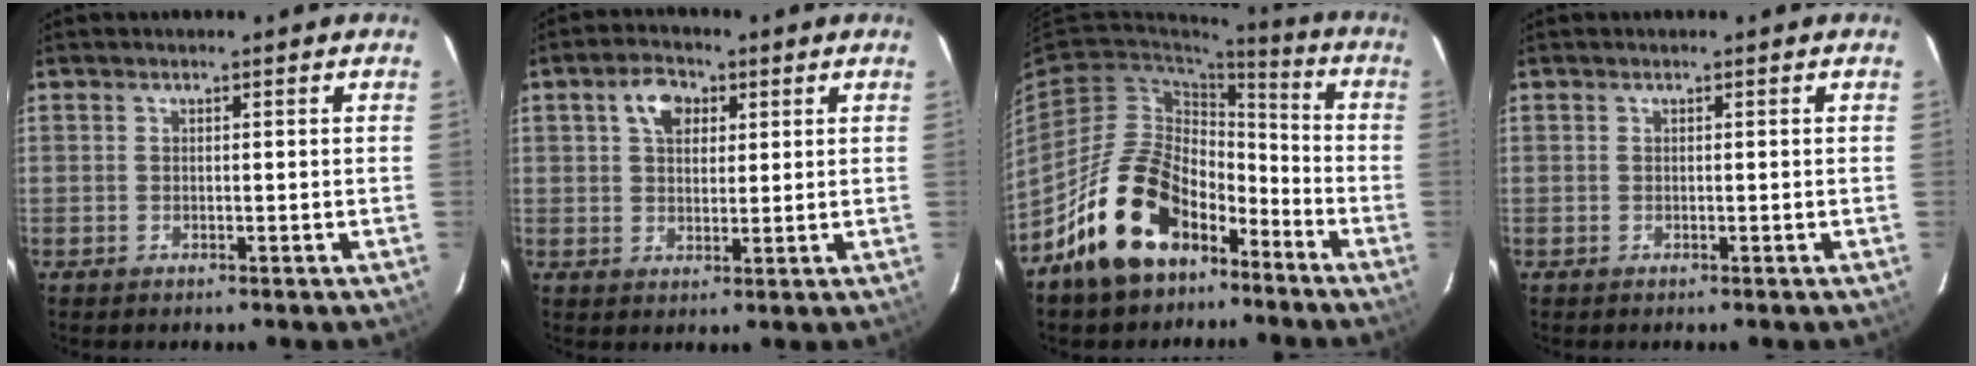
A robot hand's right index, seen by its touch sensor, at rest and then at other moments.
{"total": 5.8, "force": [2.3, 4.0, 3.6], "torque": [-0.057, 0.020, 0.042]}
{"total": 18.6, "force": [-11.8, 10.6, 9.7], "torque": [-0.187, 0.027, -0.180]}
{"total": 0.0}